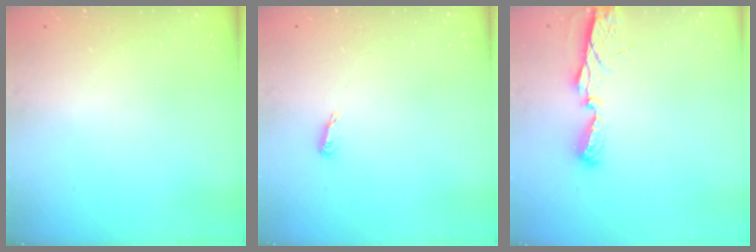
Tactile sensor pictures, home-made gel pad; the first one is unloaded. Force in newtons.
{"total": 4.2, "press": 4.2, "slide": 0.7}
{"total": 6.3, "press": 6.3, "slide": 0.2}